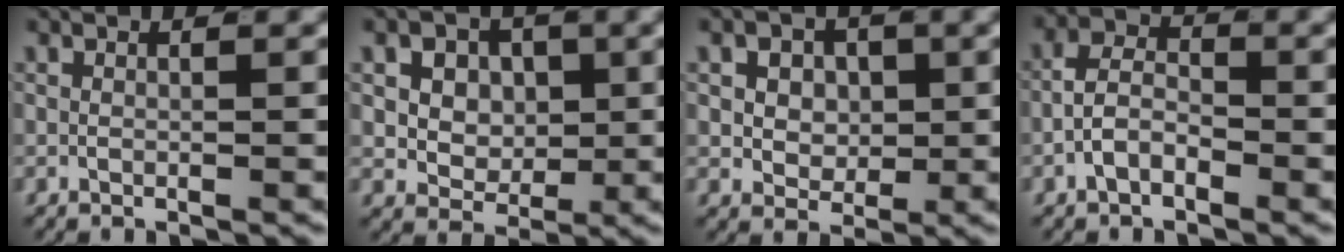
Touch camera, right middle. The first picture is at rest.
{"total": 6.4, "force": [0.0, 5.8, 2.9], "torque": [-0.059, -0.020, 0.001]}
{"total": 4.4, "force": [0.1, 3.9, 2.1], "torque": [-0.035, -0.022, 0.007]}
{"total": 2.9, "force": [-1.4, 1.8, 1.9], "torque": [-0.026, -0.003, -0.030]}